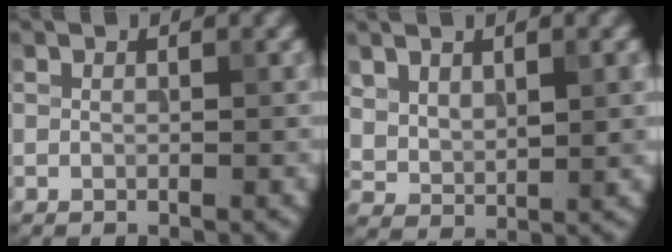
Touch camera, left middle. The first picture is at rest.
{"total": 3.3, "force": [1.3, 1.8, 2.4], "torque": [-0.056, -0.007, 0.033]}